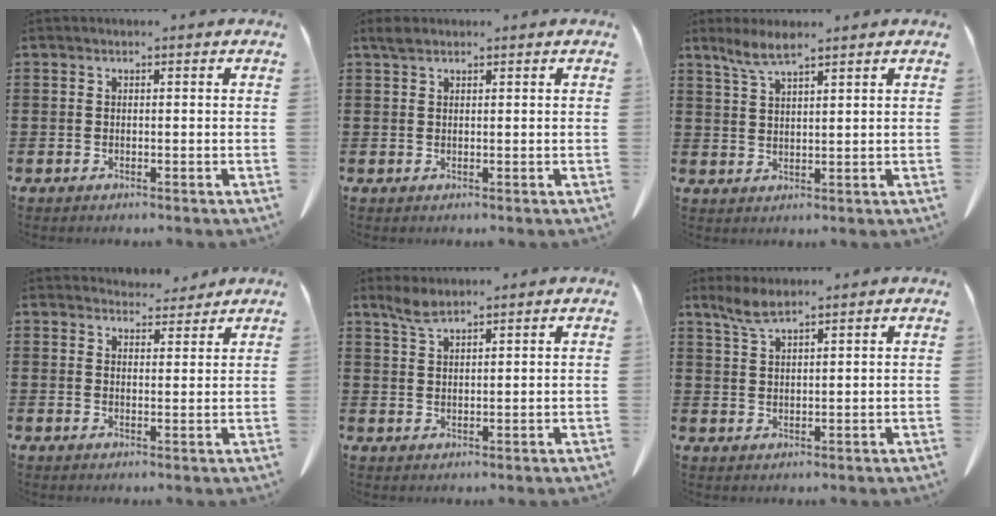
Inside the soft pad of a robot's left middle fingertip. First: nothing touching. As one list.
[{"total": 1.3, "force": [1.0, 0.6, 0.7], "torque": [-0.017, 0.002, 0.019]}, {"total": 3.9, "force": [2.8, 0.5, 2.6], "torque": [-0.059, -0.001, 0.051]}, {"total": 3.9, "force": [3.8, 1.0, 0.6], "torque": [-0.014, -0.015, 0.071]}, {"total": 2.9, "force": [2.2, 0.6, 1.7], "torque": [-0.040, 0.001, 0.042]}, {"total": 3.3, "force": [2.5, 0.5, 2.1], "torque": [-0.049, 0.003, 0.045]}]